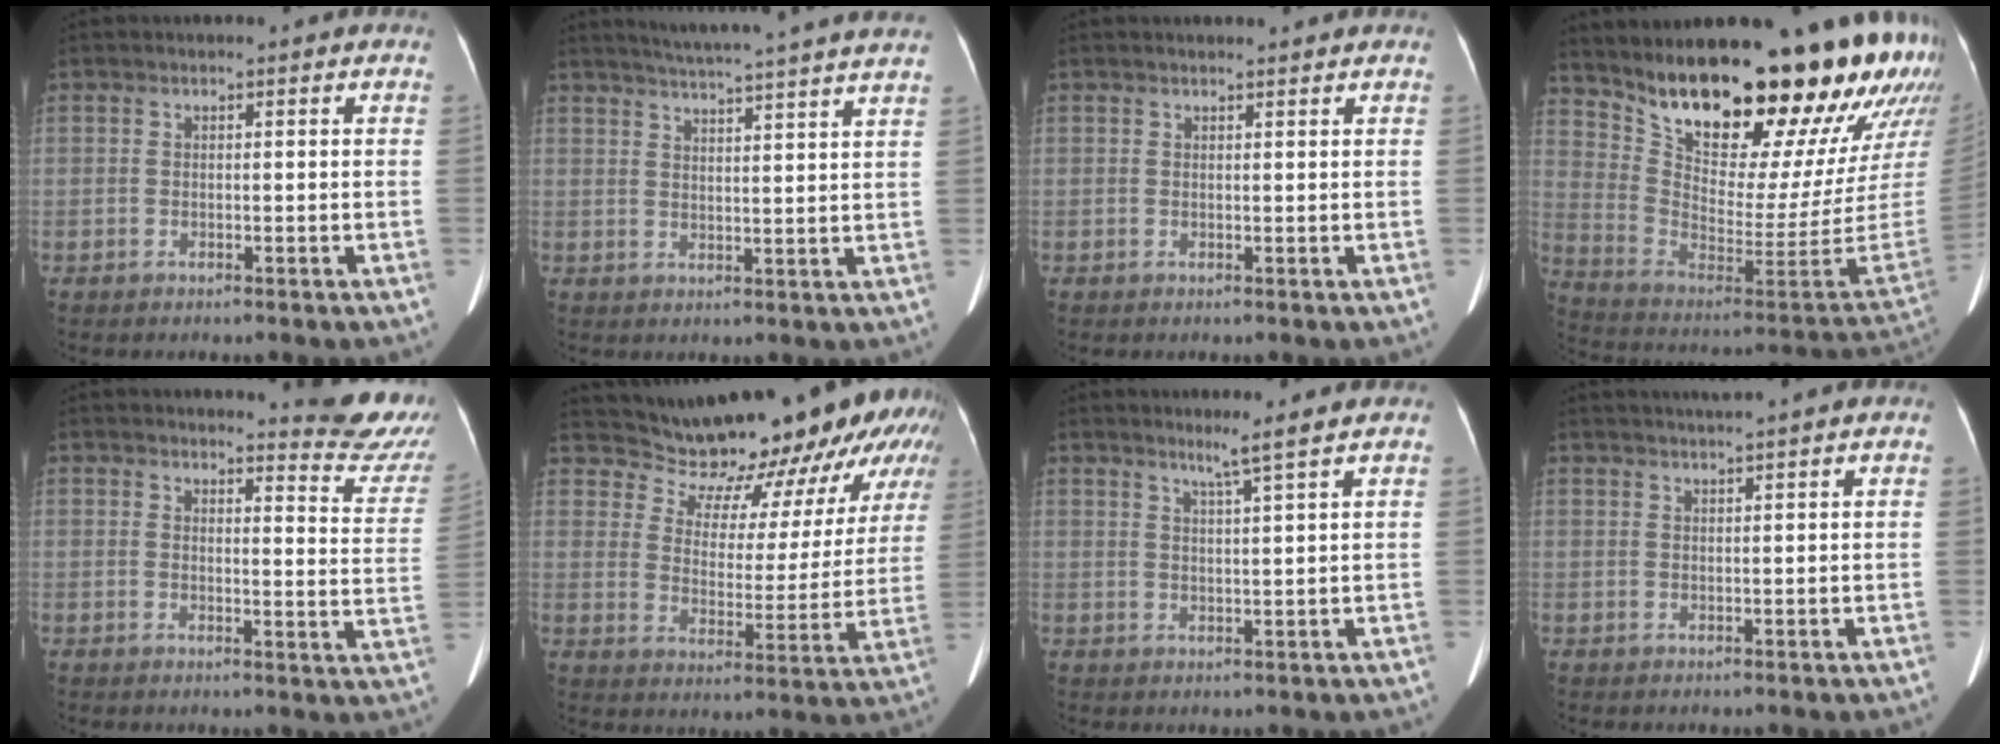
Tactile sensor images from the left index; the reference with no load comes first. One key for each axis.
{"total": 18.7, "fx": 16.8, "fy": -1.2, "fz": 8.1, "tx": -0.134, "ty": -0.033, "tz": 0.210}
{"total": 3.6, "fx": 3.4, "fy": 0.2, "fz": 1.0, "tx": -0.011, "ty": 0.002, "tz": 0.038}
{"total": 29.4, "fx": 22.4, "fy": 4.7, "fz": 18.5, "tx": -0.303, "ty": -0.111, "tz": 0.324}
{"total": 10.8, "fx": 10.6, "fy": 0.2, "fz": 2.0, "tx": -0.006, "ty": -0.100, "tz": 0.095}
{"total": 20.9, "fx": 19.1, "fy": 5.3, "fz": 6.7, "tx": -0.091, "ty": -0.056, "tz": 0.238}
{"total": 3.2, "fx": 2.2, "fy": -1.4, "fz": 1.8, "tx": -0.034, "ty": -0.025, "tz": 0.040}
{"total": 5.2, "fx": 4.6, "fy": -1.1, "fz": 2.3, "tx": -0.032, "ty": 0.008, "tz": 0.063}